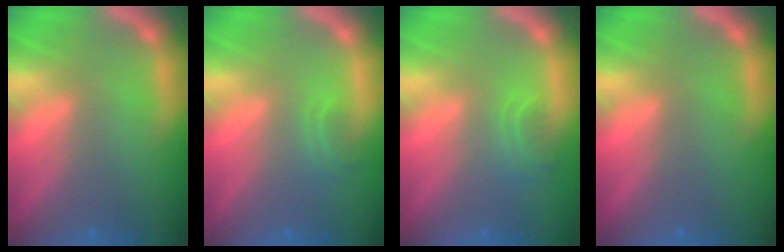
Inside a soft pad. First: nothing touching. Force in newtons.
{"total": 1.4}
{"total": 1.9}
{"total": 0.0}